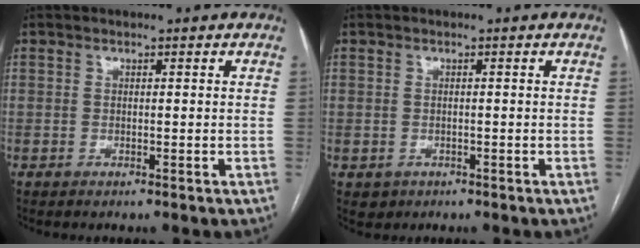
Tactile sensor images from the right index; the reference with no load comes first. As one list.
[{"total": 1.7, "force": [-0.5, 1.6, 0.1], "torque": [-0.001, 0.005, -0.001]}]